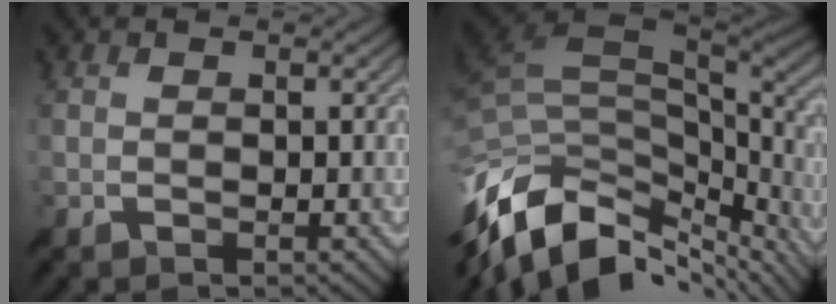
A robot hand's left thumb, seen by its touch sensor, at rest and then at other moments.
{"total": 14.9, "force": [-6.3, 8.9, 10.1], "torque": [-0.245, -0.026, -0.099]}